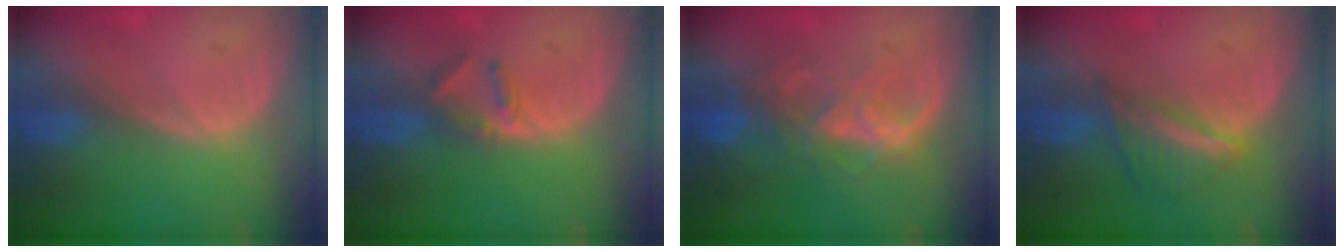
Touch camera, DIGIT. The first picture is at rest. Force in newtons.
{"total": 3.2, "press": 3.0, "slide": 1.0}
{"total": 8.7, "press": 7.4, "slide": 4.6}
{"total": 6.1, "press": 5.4, "slide": 2.8}